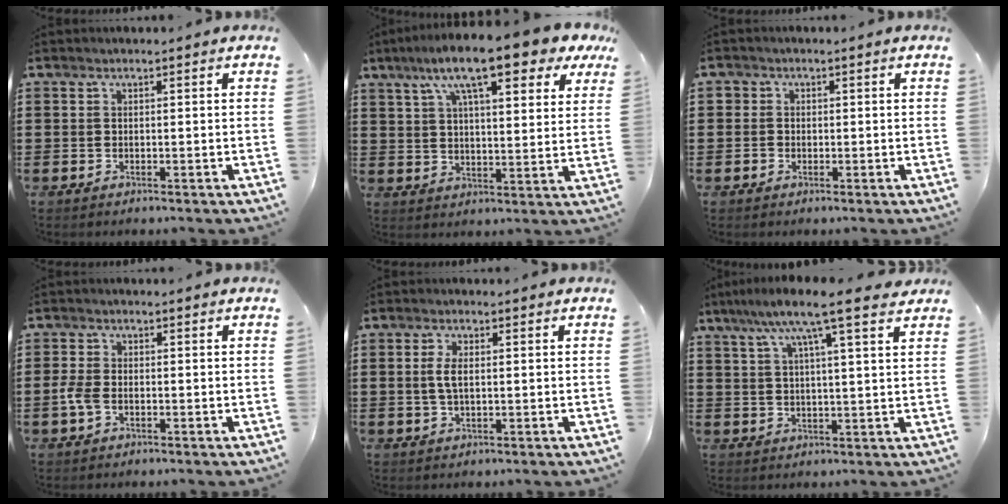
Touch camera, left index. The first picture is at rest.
{"total": 12.8, "force": [8.9, 2.5, 8.8], "torque": [-0.172, -0.020, 0.147]}
{"total": 1.4, "force": [-0.2, 1.4, 0.2], "torque": [-0.009, 0.005, -0.006]}
{"total": 3.2, "force": [-0.8, 1.7, 2.7], "torque": [-0.070, -0.005, -0.019]}
{"total": 3.3, "force": [0.4, 1.4, 3.0], "torque": [-0.077, -0.001, 0.000]}
{"total": 8.8, "force": [6.1, 0.7, 6.3], "torque": [-0.132, -0.013, 0.101]}